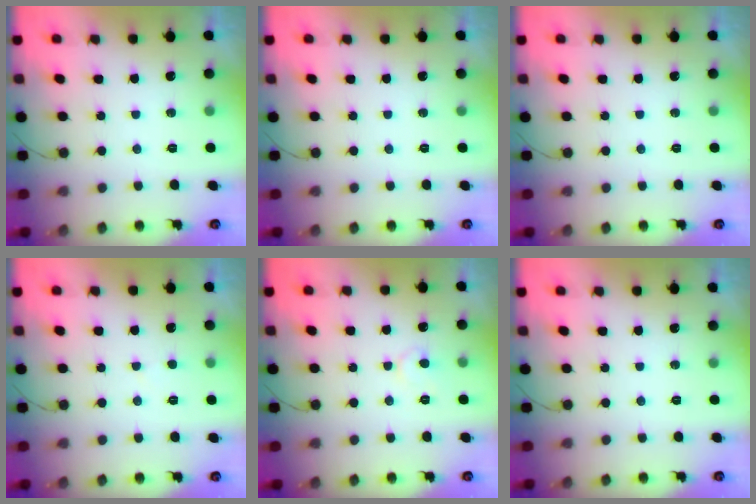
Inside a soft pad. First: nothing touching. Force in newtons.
{"total": 0.0}
{"total": 0.0}
{"total": 2.0, "press": 2.0, "slide": 0.3}
{"total": 5.8, "press": 5.8, "slide": 0.5}
{"total": 0.0}